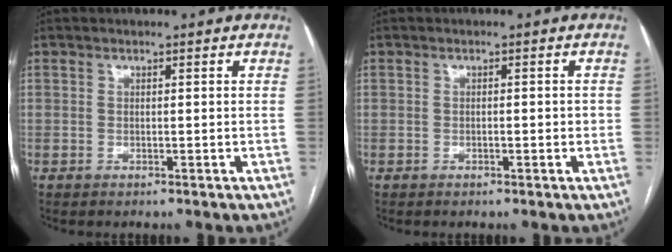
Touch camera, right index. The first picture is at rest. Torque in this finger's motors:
{"motor_torque": [0.05, 0.25, -0.02, 0.00]}